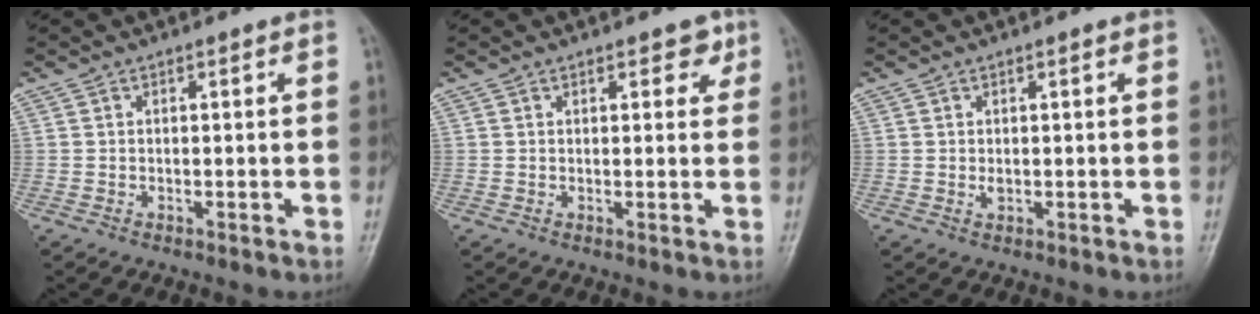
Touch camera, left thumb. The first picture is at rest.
{"total": 2.9, "force": [1.6, 1.6, 1.7], "torque": [-0.002, -0.005, 0.017]}
{"total": 1.3, "force": [0.3, 0.7, 1.1], "torque": [-0.016, -0.001, 0.008]}